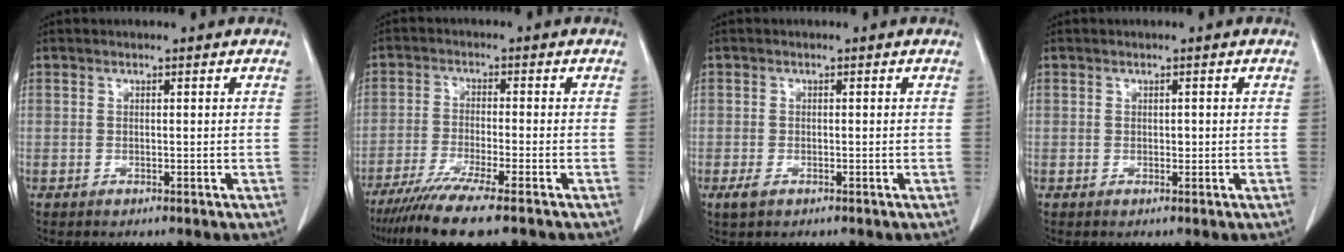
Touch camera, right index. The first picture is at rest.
{"total": 9.9, "force": [-7.5, -0.3, 6.4], "torque": [-0.103, -0.028, -0.123]}
{"total": 1.7, "force": [-0.9, 1.1, 1.0], "torque": [-0.023, 0.000, -0.012]}
{"total": 0.7, "force": [0.0, 0.4, 0.5], "torque": [-0.006, 0.001, 0.000]}